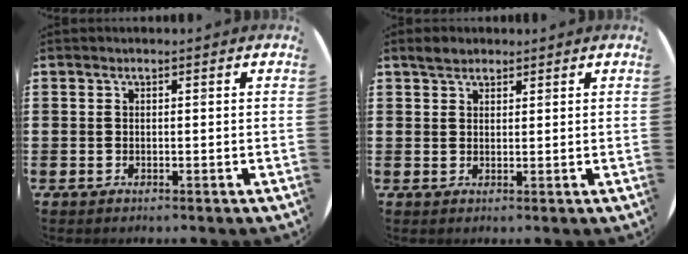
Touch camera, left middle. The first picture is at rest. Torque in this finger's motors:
{"motor_torque": [0.39, -0.35, 0.00, 0.03]}